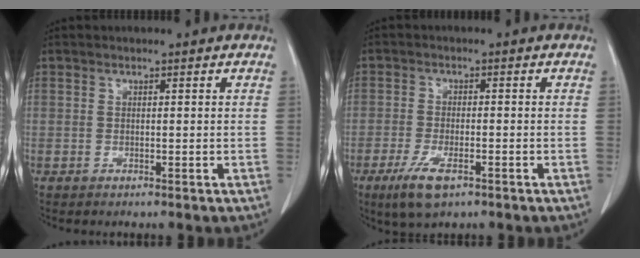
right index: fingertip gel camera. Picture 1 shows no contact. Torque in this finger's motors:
{"motor_torque": [0.55, -0.55, 0.23, 0.04]}